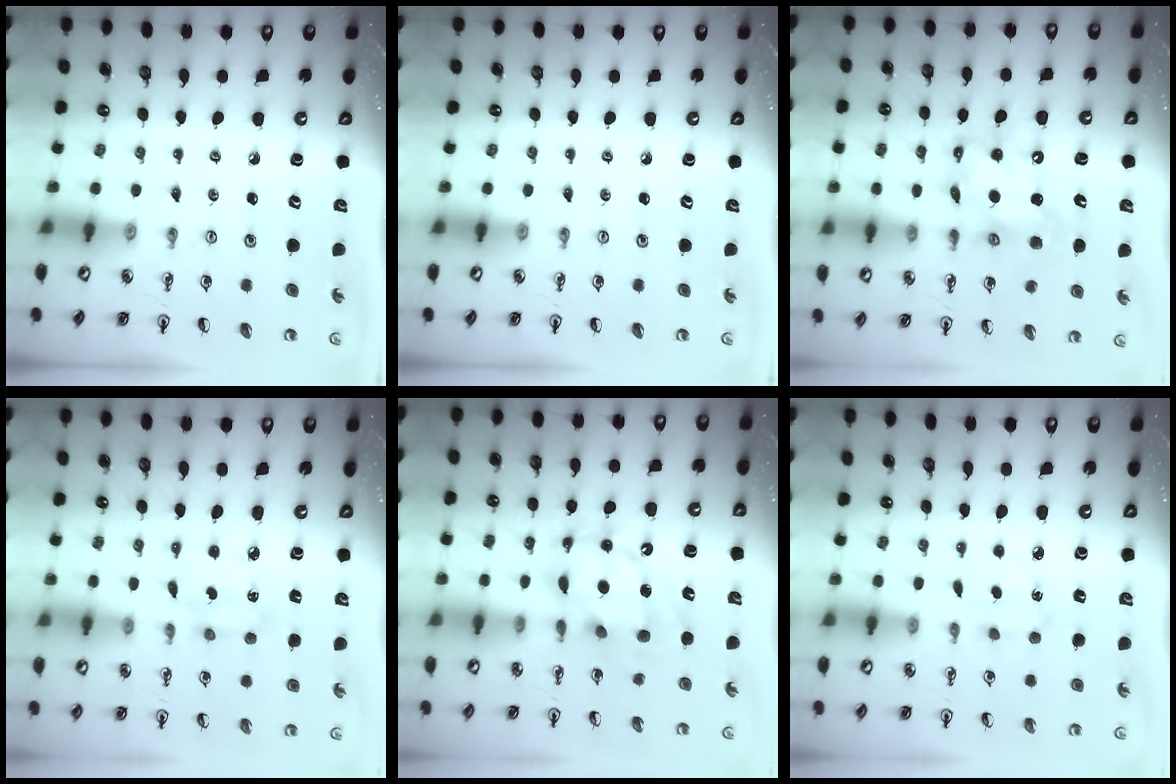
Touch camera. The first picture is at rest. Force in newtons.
{"total": 0.0}
{"total": 10.4, "press": 10.4, "slide": 1.1}
{"total": 5.2, "press": 5.2, "slide": 0.2}
{"total": 13.2, "press": 13.1, "slide": 1.1}
{"total": 4.3, "press": 4.3, "slide": 0.5}